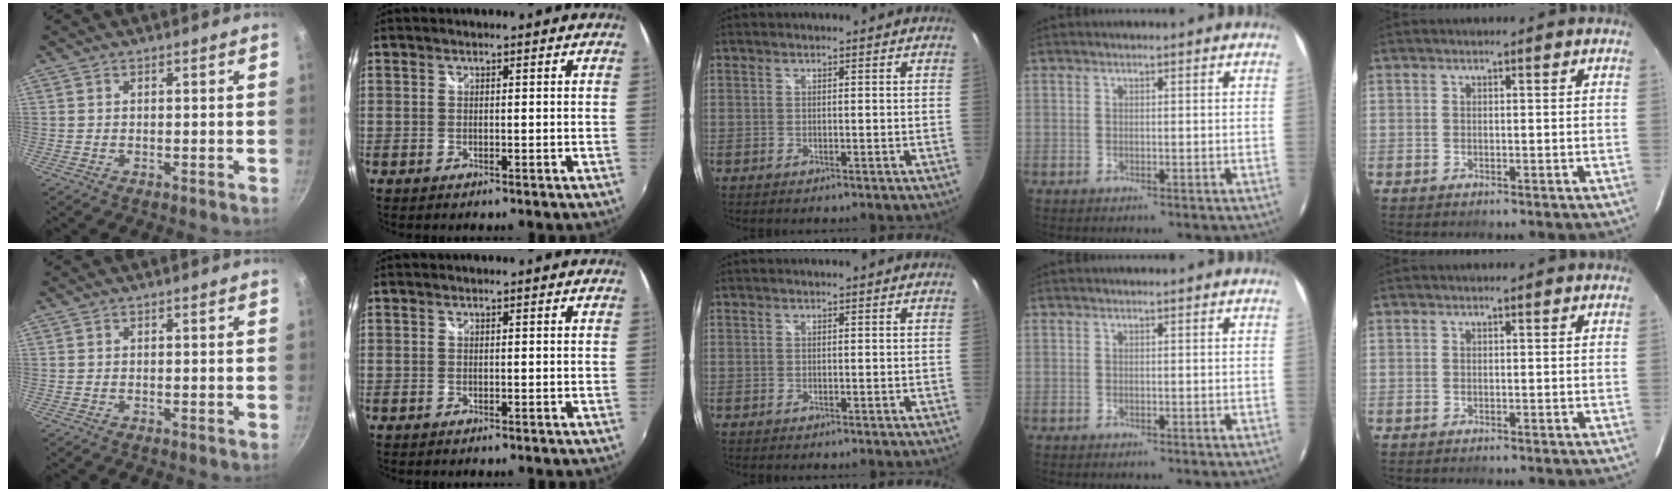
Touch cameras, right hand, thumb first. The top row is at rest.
{}